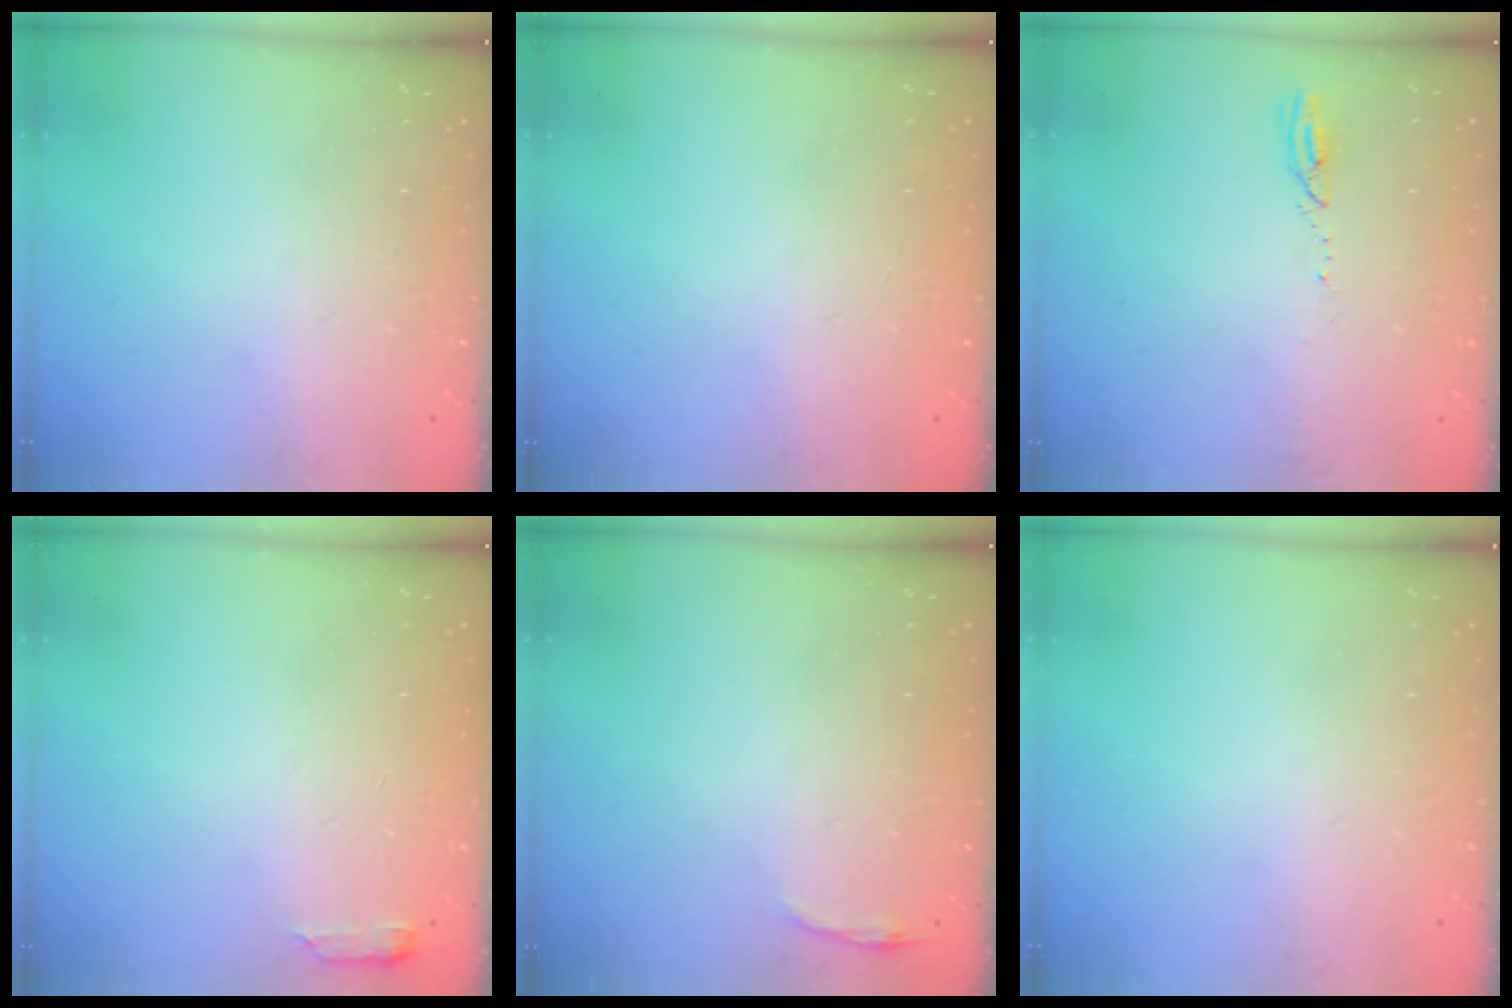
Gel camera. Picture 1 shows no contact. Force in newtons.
{"total": 0.0}
{"total": 2.4, "press": 2.4, "slide": 0.3}
{"total": 2.9, "press": 2.8, "slide": 0.6}
{"total": 2.8, "press": 2.8, "slide": 0.6}
{"total": 0.0}